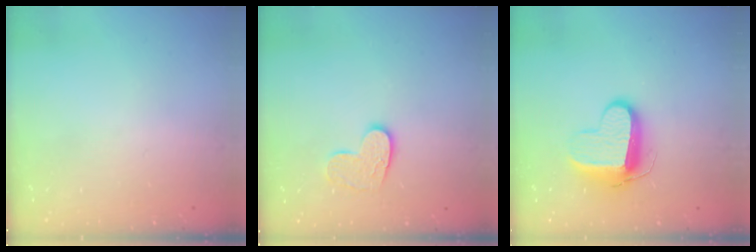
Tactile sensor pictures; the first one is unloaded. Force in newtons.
{"total": 9.5, "press": 9.5, "slide": 0.6}
{"total": 10.7, "press": 10.6, "slide": 1.1}